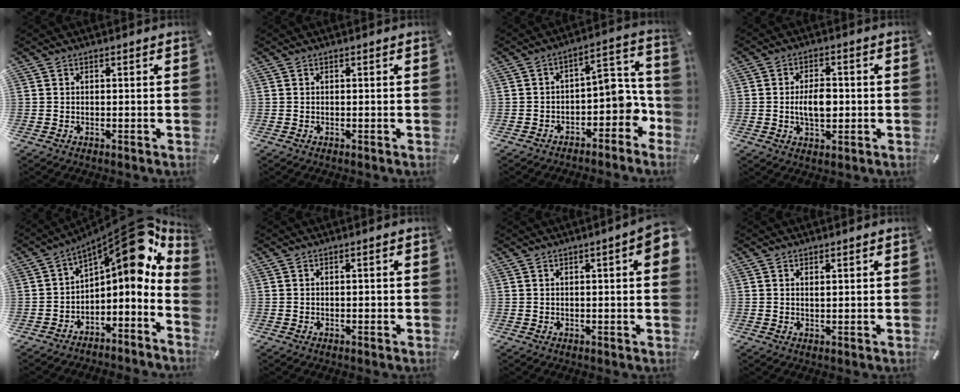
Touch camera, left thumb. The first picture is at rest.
{"total": 0.0}
{"total": 9.2, "force": [-2.9, 6.2, 6.2], "torque": [-0.061, 0.002, -0.054]}
{"total": 6.8, "force": [-0.5, 4.2, 5.4], "torque": [-0.094, 0.000, -0.015]}
{"total": 15.6, "force": [8.7, 6.7, 11.1], "torque": [-0.138, -0.077, 0.139]}
{"total": 0.7, "force": [-0.1, 0.3, 0.6], "torque": [-0.013, 0.001, -0.003]}
{"total": 4.8, "force": [1.4, 0.8, 4.5], "torque": [-0.068, -0.002, 0.020]}
{"total": 0.8, "force": [0.5, 0.3, 0.5], "torque": [-0.011, 0.001, 0.010]}